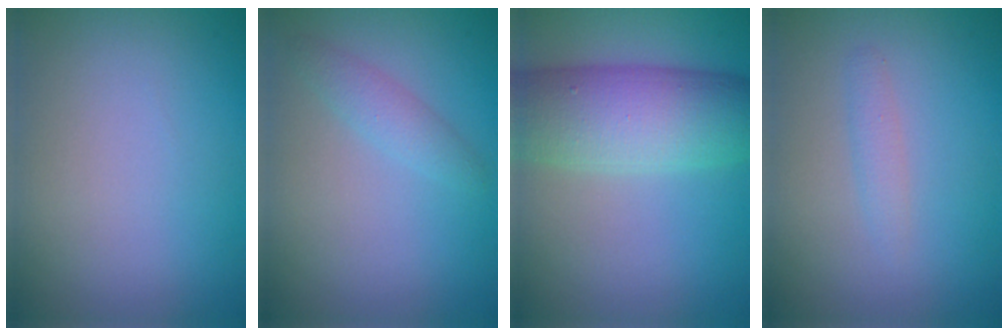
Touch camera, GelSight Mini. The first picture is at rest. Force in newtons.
{"total": 1.7, "press": 1.7, "slide": 0.0}
{"total": 8.7, "press": 8.7, "slide": 0.2}
{"total": 1.1, "press": 1.1, "slide": 0.0}